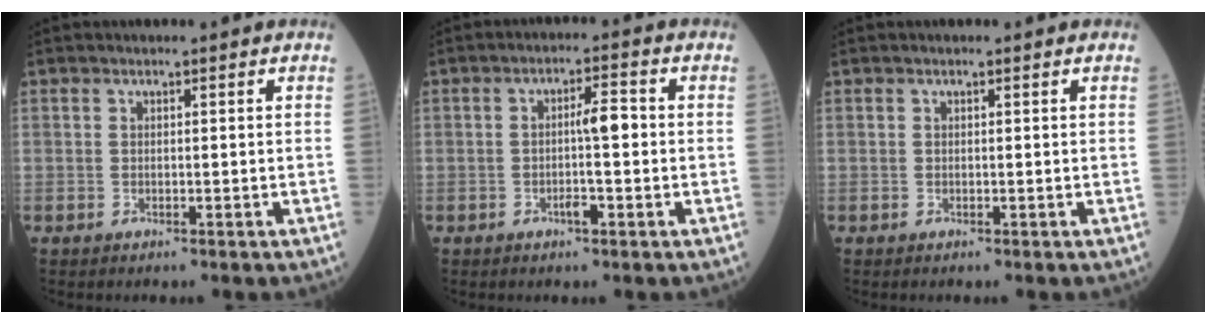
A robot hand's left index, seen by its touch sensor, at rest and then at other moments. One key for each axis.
{"total": 4.5, "fx": -0.6, "fy": 0.8, "fz": 4.4, "tx": -0.075, "ty": 0.008, "tz": -0.009}
{"total": 0.0}